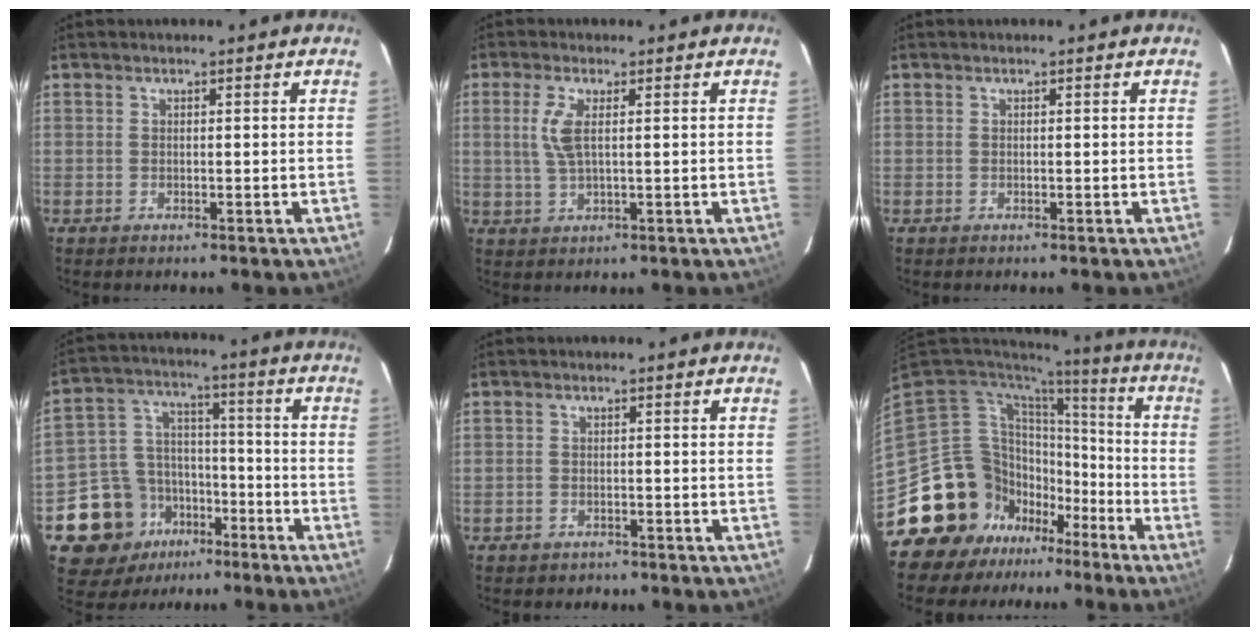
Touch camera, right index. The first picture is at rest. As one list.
[{"total": 4.6, "force": [1.0, 1.3, 4.3], "torque": [-0.093, 0.002, 0.022]}, {"total": 0.0}, {"total": 13.6, "force": [-8.0, 10.0, 4.5], "torque": [-0.119, 0.039, -0.121]}, {"total": 2.0, "force": [-1.5, 1.4, 0.1], "torque": [-0.009, 0.003, -0.020]}, {"total": 17.2, "force": [-10.3, 13.5, 2.8], "torque": [-0.083, 0.059, -0.168]}]